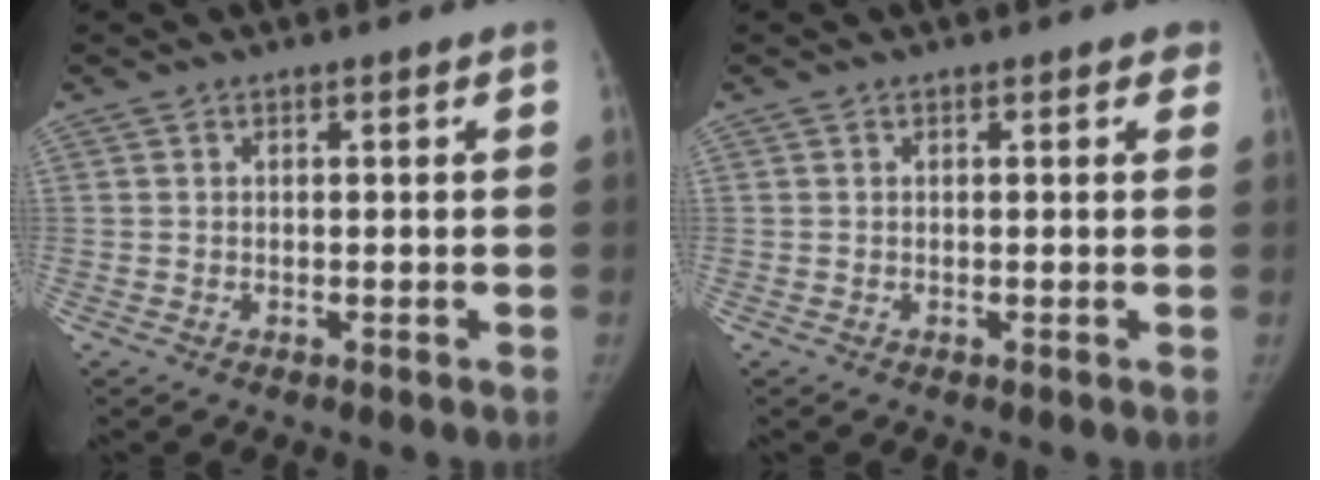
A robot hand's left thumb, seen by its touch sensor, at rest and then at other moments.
{"total": 0.9, "force": [0.6, 0.6, 0.4], "torque": [0.008, -0.002, 0.000]}